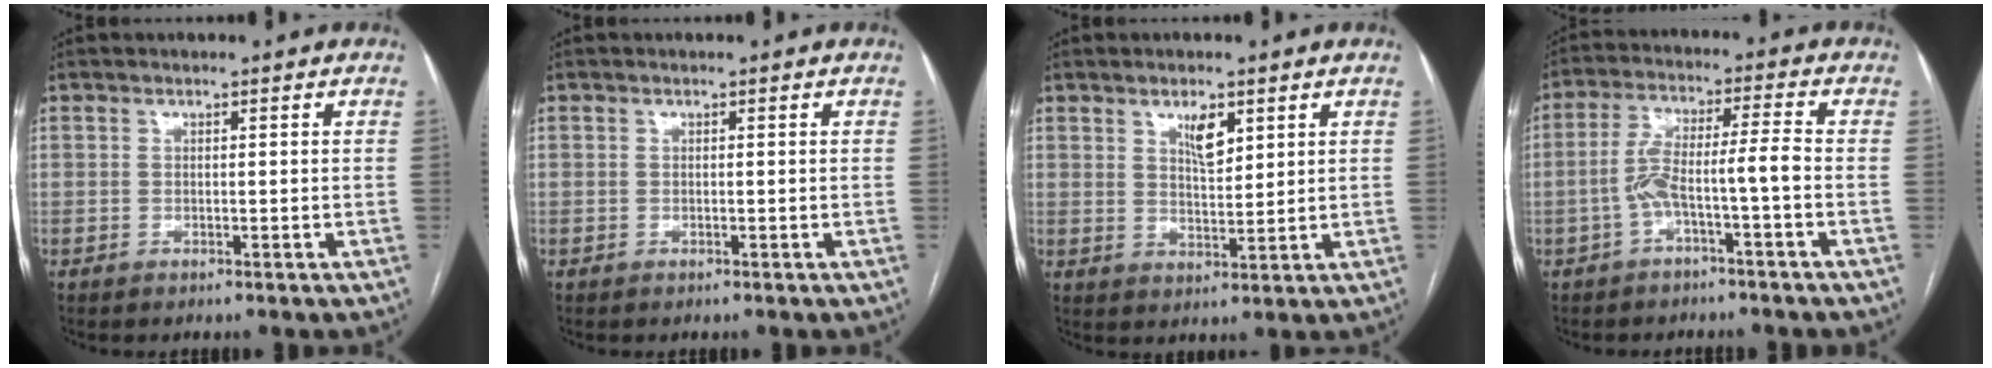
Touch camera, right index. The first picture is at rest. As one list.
[{"total": 0.0}, {"total": 4.3, "force": [2.3, 1.5, 3.2], "torque": [-0.060, -0.003, 0.044]}, {"total": 6.8, "force": [-2.5, 0.0, 6.4], "torque": [-0.125, 0.031, -0.044]}]